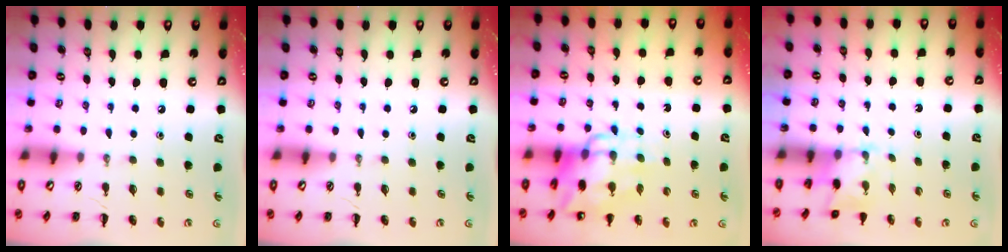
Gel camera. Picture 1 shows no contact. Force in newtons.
{"total": 0.0}
{"total": 11.0, "press": 10.5, "slide": 3.4}
{"total": 2.3, "press": 2.2, "slide": 0.7}